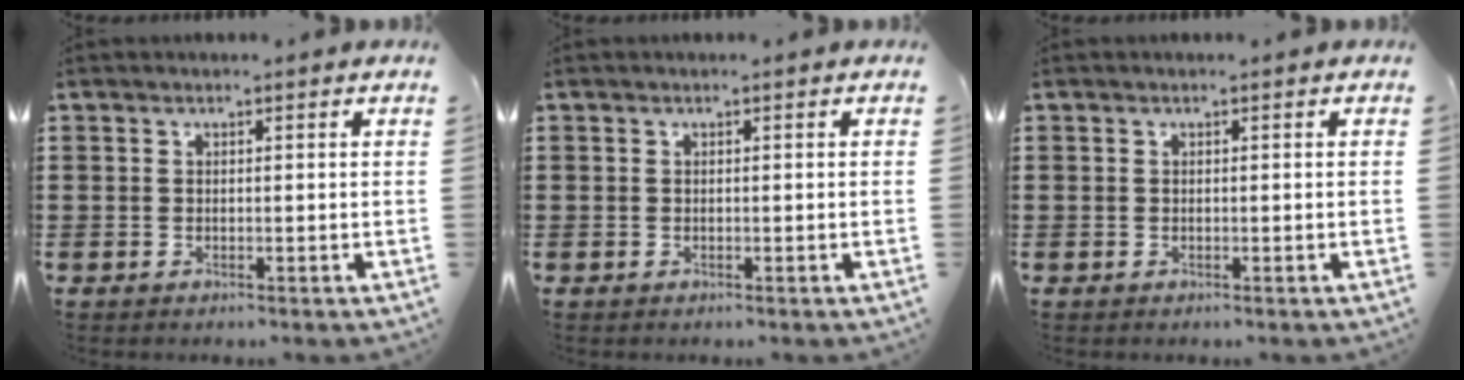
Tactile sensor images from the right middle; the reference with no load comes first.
{"total": 0.0}
{"total": 0.0}